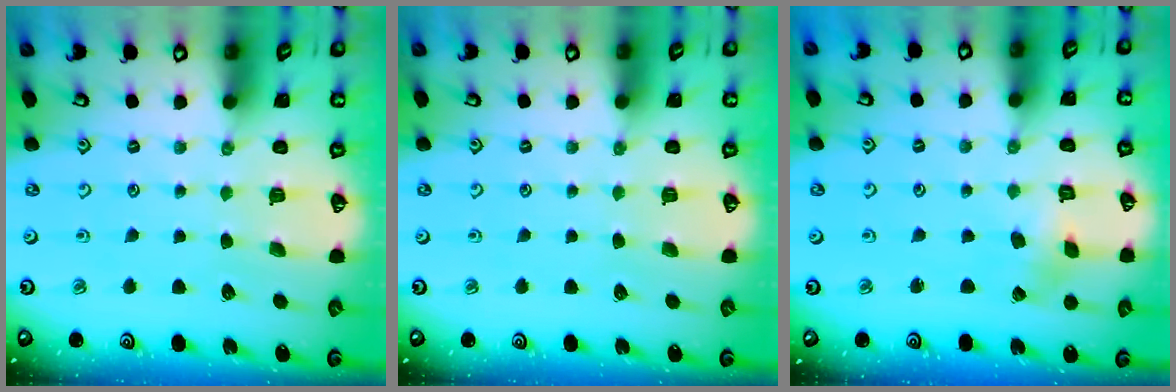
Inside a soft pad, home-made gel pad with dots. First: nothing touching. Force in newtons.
{"total": 0.0}
{"total": 1.0, "press": 1.0, "slide": 0.1}